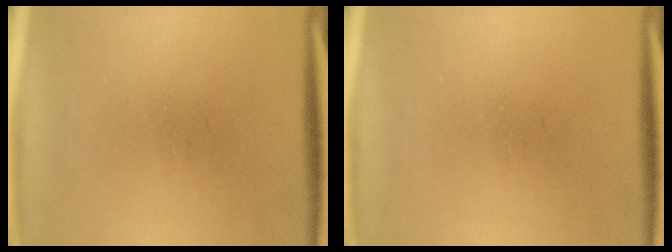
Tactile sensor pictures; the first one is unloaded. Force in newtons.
{"total": 0.0}